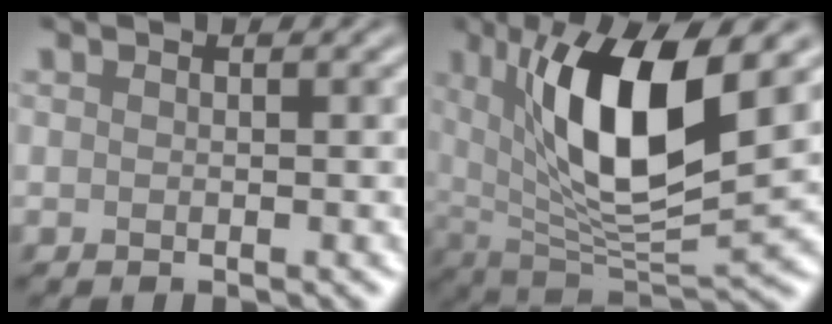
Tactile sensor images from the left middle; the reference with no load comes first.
{"total": 11.0, "force": [3.2, 3.8, 9.8], "torque": [-0.167, -0.014, 0.061]}